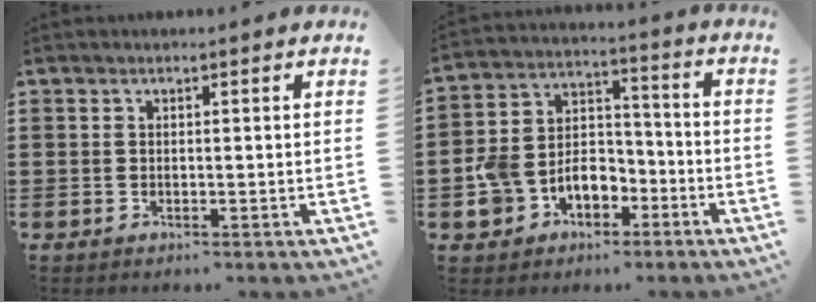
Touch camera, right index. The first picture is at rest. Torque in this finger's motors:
{"motor_torque": [1.49, -0.65, 0.28, 0.15]}